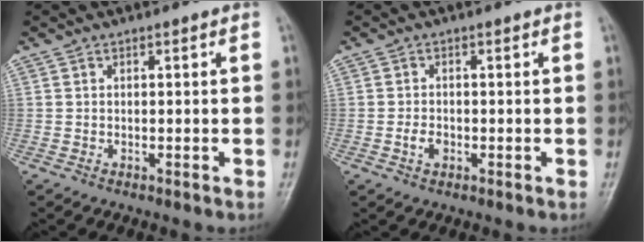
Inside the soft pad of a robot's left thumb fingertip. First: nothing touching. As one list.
[{"total": 2.1, "force": [-0.7, 1.5, 1.4], "torque": [-0.023, 0.003, -0.013]}]